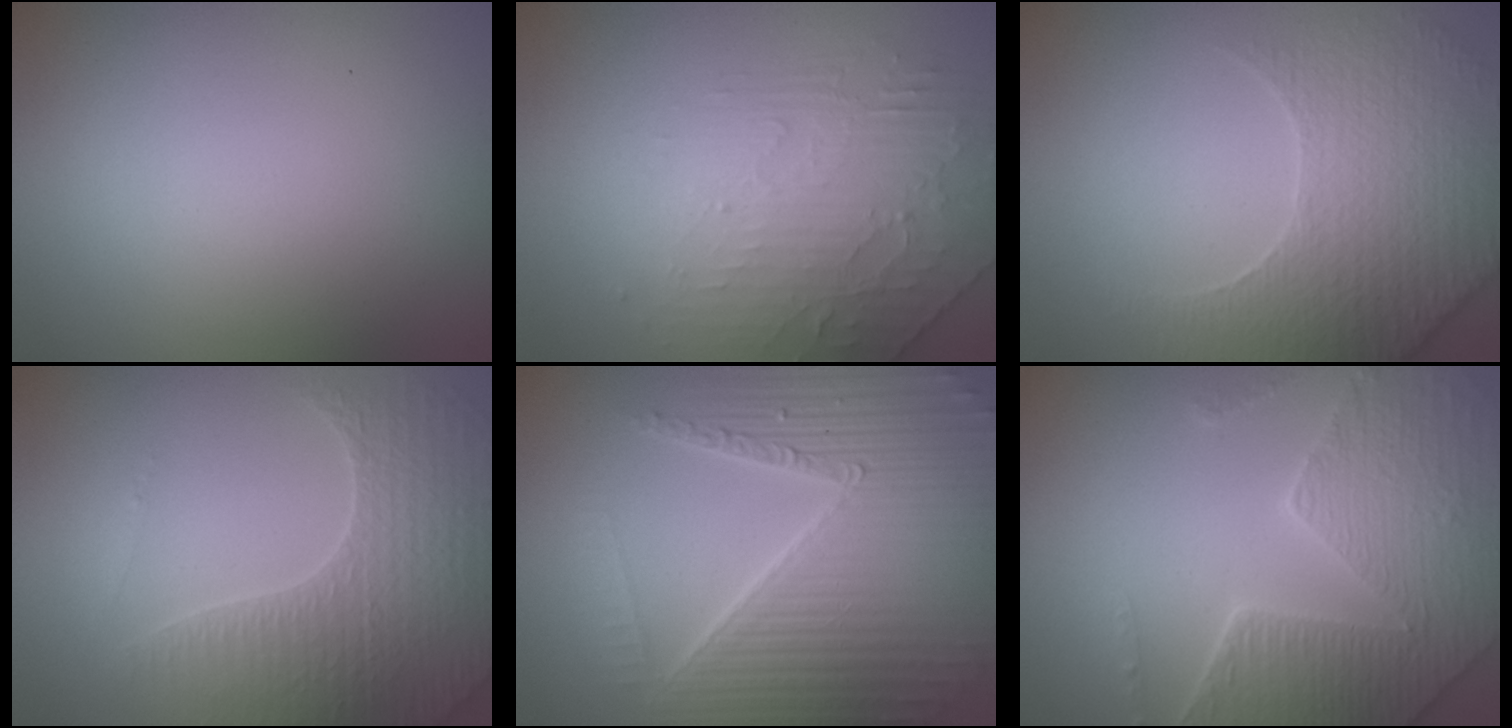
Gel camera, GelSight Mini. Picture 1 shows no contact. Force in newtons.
{"total": 2.5, "press": 1.8, "slide": 1.6}
{"total": 5.1, "press": 4.6, "slide": 2.1}
{"total": 5.8, "press": 4.7, "slide": 3.3}
{"total": 10.1, "press": 6.3, "slide": 7.8}
{"total": 7.9, "press": 5.6, "slide": 5.6}